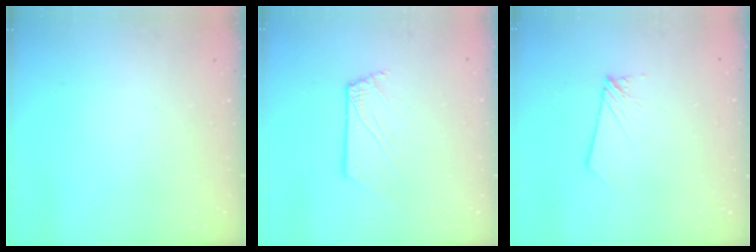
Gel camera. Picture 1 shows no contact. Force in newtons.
{"total": 2.6, "press": 2.6, "slide": 0.3}
{"total": 1.7, "press": 1.7, "slide": 0.1}